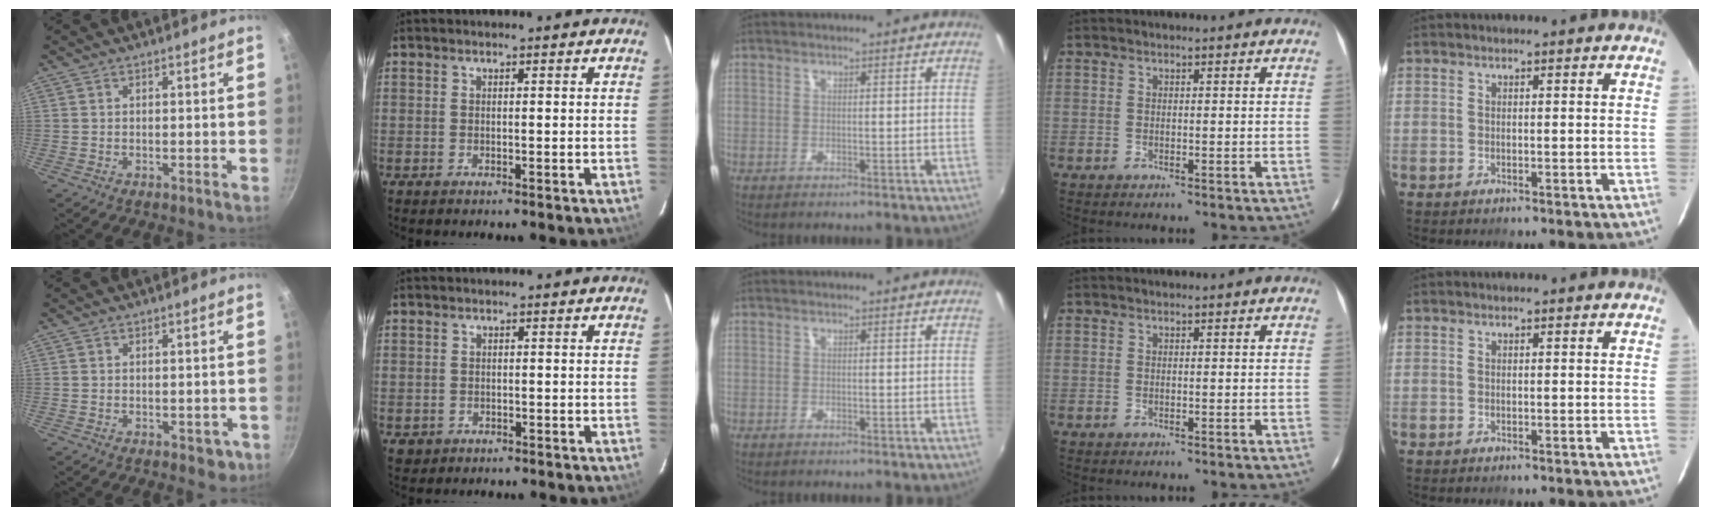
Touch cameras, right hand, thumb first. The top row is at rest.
{"thumb": {"total": 3.2, "force": [-1.2, 1.8, 2.2], "torque": [-0.012, 0.006, -0.009]}, "index": {"total": 2.0, "force": [-0.5, 1.9, 0.3], "torque": [-0.009, 0.000, -0.004]}}